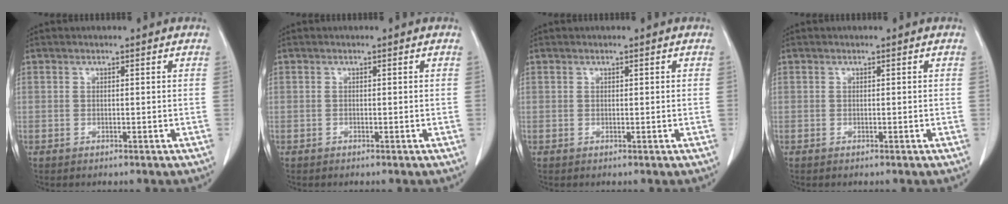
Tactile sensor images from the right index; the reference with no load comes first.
{"total": 0.0}
{"total": 0.0}
{"total": 0.0}